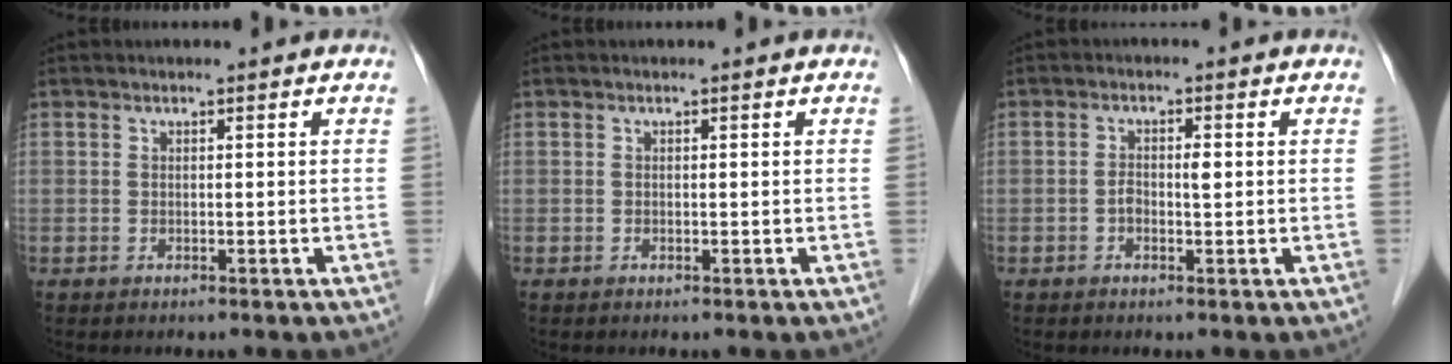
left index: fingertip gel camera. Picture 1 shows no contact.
{"total": 0.0}
{"total": 2.3, "force": [-0.2, 1.0, 2.1], "torque": [-0.035, 0.007, -0.002]}